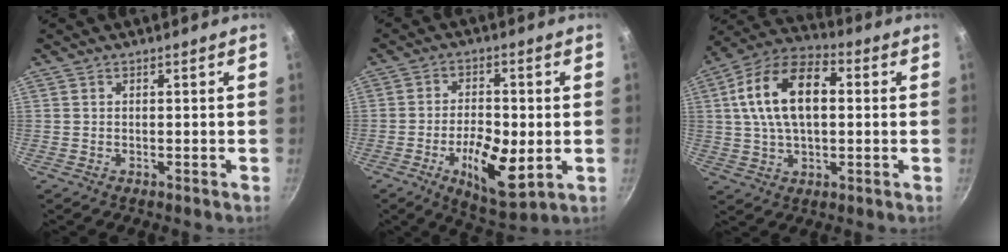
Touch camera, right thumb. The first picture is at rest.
{"total": 11.6, "force": [-2.6, 5.0, 10.2], "torque": [-0.159, 0.001, -0.037]}
{"total": 16.4, "force": [2.7, 9.3, 13.2], "torque": [-0.217, 0.025, 0.034]}